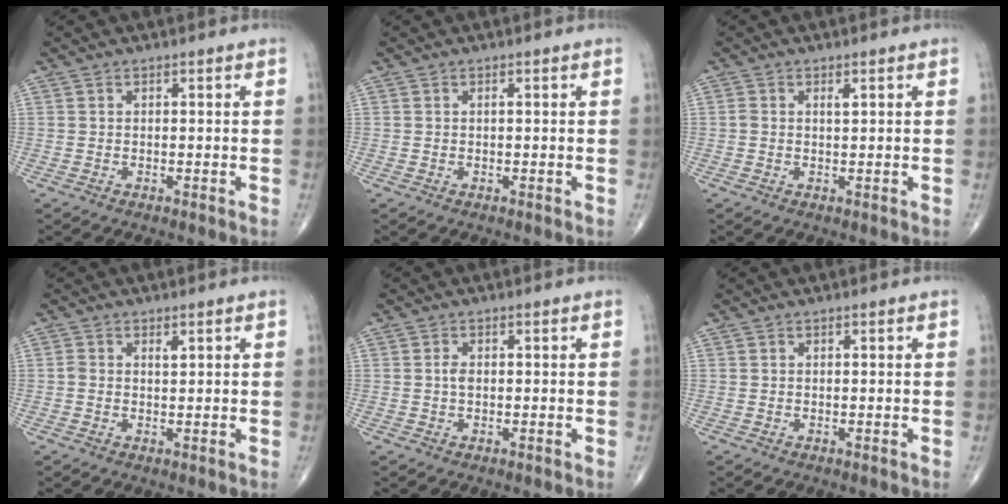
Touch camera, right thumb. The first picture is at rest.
{"total": 0.0}
{"total": 1.2, "force": [0.4, 0.5, 1.0], "torque": [-0.020, 0.004, 0.008]}
{"total": 1.6, "force": [0.5, 0.9, 1.2], "torque": [-0.017, 0.000, 0.009]}
{"total": 1.4, "force": [0.0, 0.8, 1.1], "torque": [-0.022, 0.001, -0.002]}
{"total": 0.0}